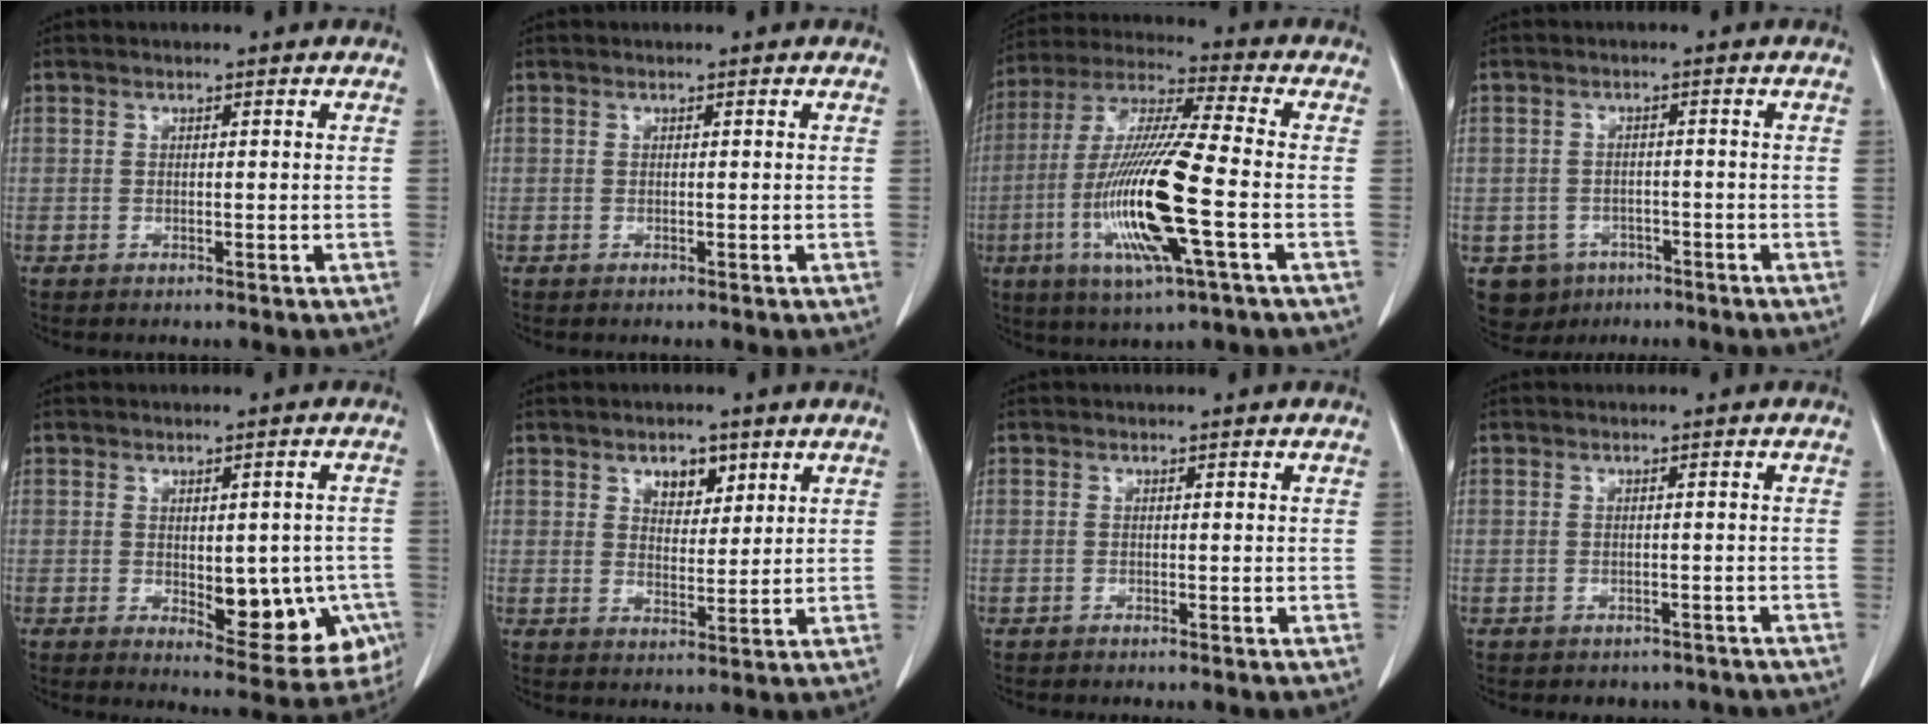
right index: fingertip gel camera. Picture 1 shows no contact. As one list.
[{"total": 0.0}, {"total": 17.6, "force": [-4.6, 1.0, 17.0], "torque": [-0.355, -0.017, -0.088]}, {"total": 5.4, "force": [-2.9, 4.5, 0.7], "torque": [-0.010, 0.009, -0.038]}, {"total": 11.3, "force": [-2.6, 5.2, 9.7], "torque": [-0.105, 0.001, -0.018]}, {"total": 4.4, "force": [2.5, 2.5, 2.7], "torque": [-0.037, 0.000, 0.042]}, {"total": 0.0}, {"total": 4.5, "force": [-3.8, 2.4, 0.4], "torque": [-0.005, 0.009, -0.041]}]